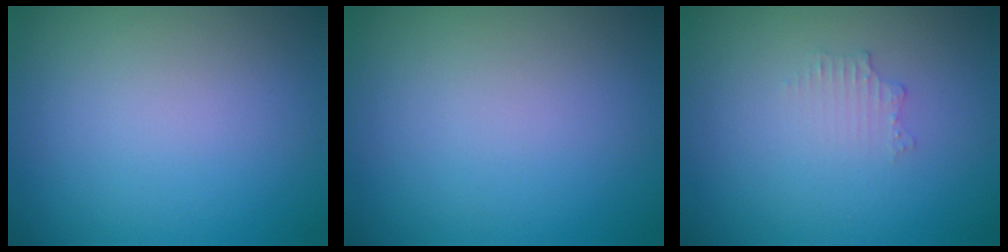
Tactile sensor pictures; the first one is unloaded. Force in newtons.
{"total": 0.0}
{"total": 0.6, "press": 0.4, "slide": 0.3}